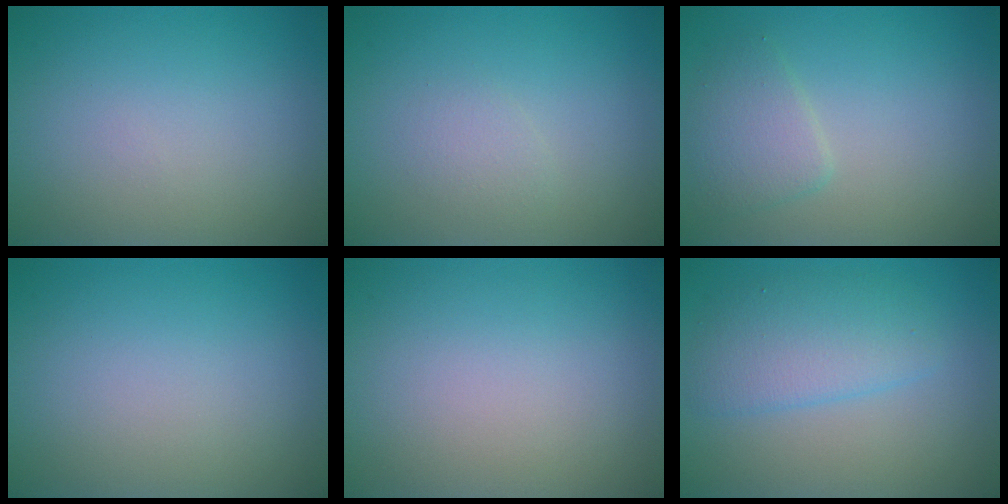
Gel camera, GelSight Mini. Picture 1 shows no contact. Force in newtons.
{"total": 1.1, "press": 1.1, "slide": 0.1}
{"total": 2.5, "press": 2.5, "slide": 0.1}
{"total": 0.0}
{"total": 0.0}
{"total": 3.7, "press": 3.7, "slide": 0.2}